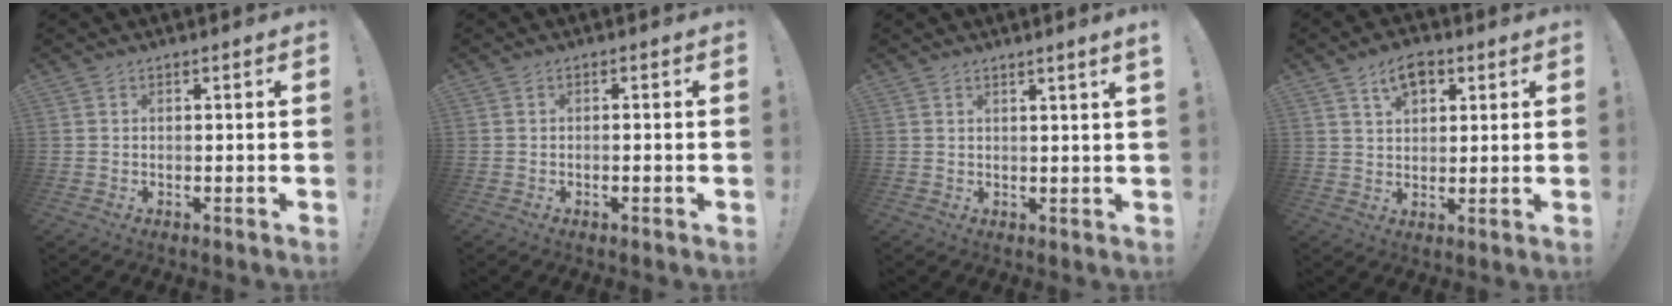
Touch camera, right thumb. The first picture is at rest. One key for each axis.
{"total": 0.8, "fx": -0.7, "fy": -0.1, "fz": 0.4, "tx": -0.015, "ty": 0.003, "tz": -0.011}
{"total": 2.2, "fx": 1.3, "fy": -0.9, "fz": 1.5, "tx": -0.019, "ty": -0.011, "tz": 0.019}
{"total": 7.3, "fx": 3.6, "fy": 4.8, "fz": 4.2, "tx": -0.055, "ty": -0.008, "tz": 0.065}